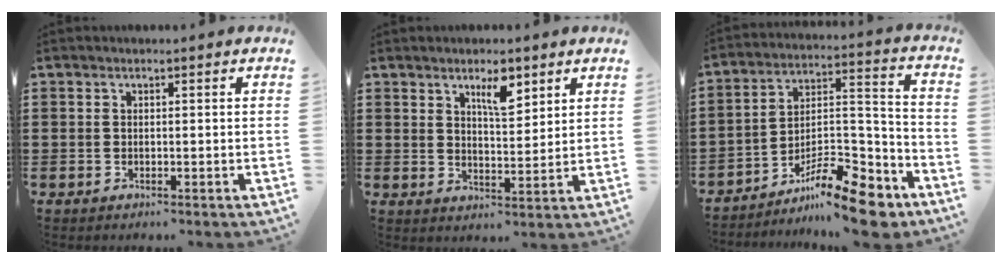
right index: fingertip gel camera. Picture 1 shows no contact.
{"total": 5.1, "force": [3.2, 1.7, 3.5], "torque": [-0.053, -0.004, 0.052]}
{"total": 13.0, "force": [-10.1, 3.3, 7.5], "torque": [-0.116, 0.043, -0.188]}